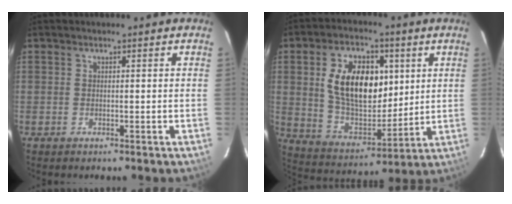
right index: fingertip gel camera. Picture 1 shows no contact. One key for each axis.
{"total": 17.5, "fx": 4.4, "fy": 10.4, "fz": 13.4, "tx": -0.247, "ty": 0.013, "tz": 0.090}